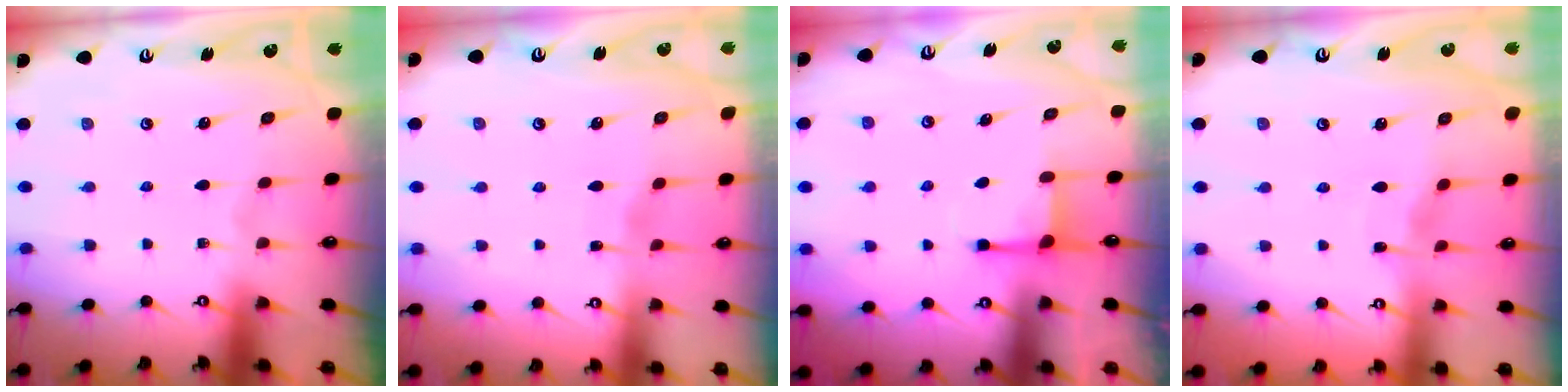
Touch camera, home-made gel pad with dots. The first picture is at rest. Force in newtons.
{"total": 2.6, "press": 2.6, "slide": 0.4}
{"total": 3.0, "press": 3.0, "slide": 0.4}
{"total": 2.4, "press": 2.4, "slide": 0.3}